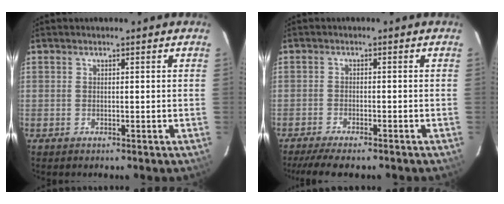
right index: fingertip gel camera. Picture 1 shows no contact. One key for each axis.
{"total": 7.9, "fx": -6.6, "fy": 1.3, "fz": 4.1, "tx": -0.096, "ty": -0.023, "tz": -0.110}